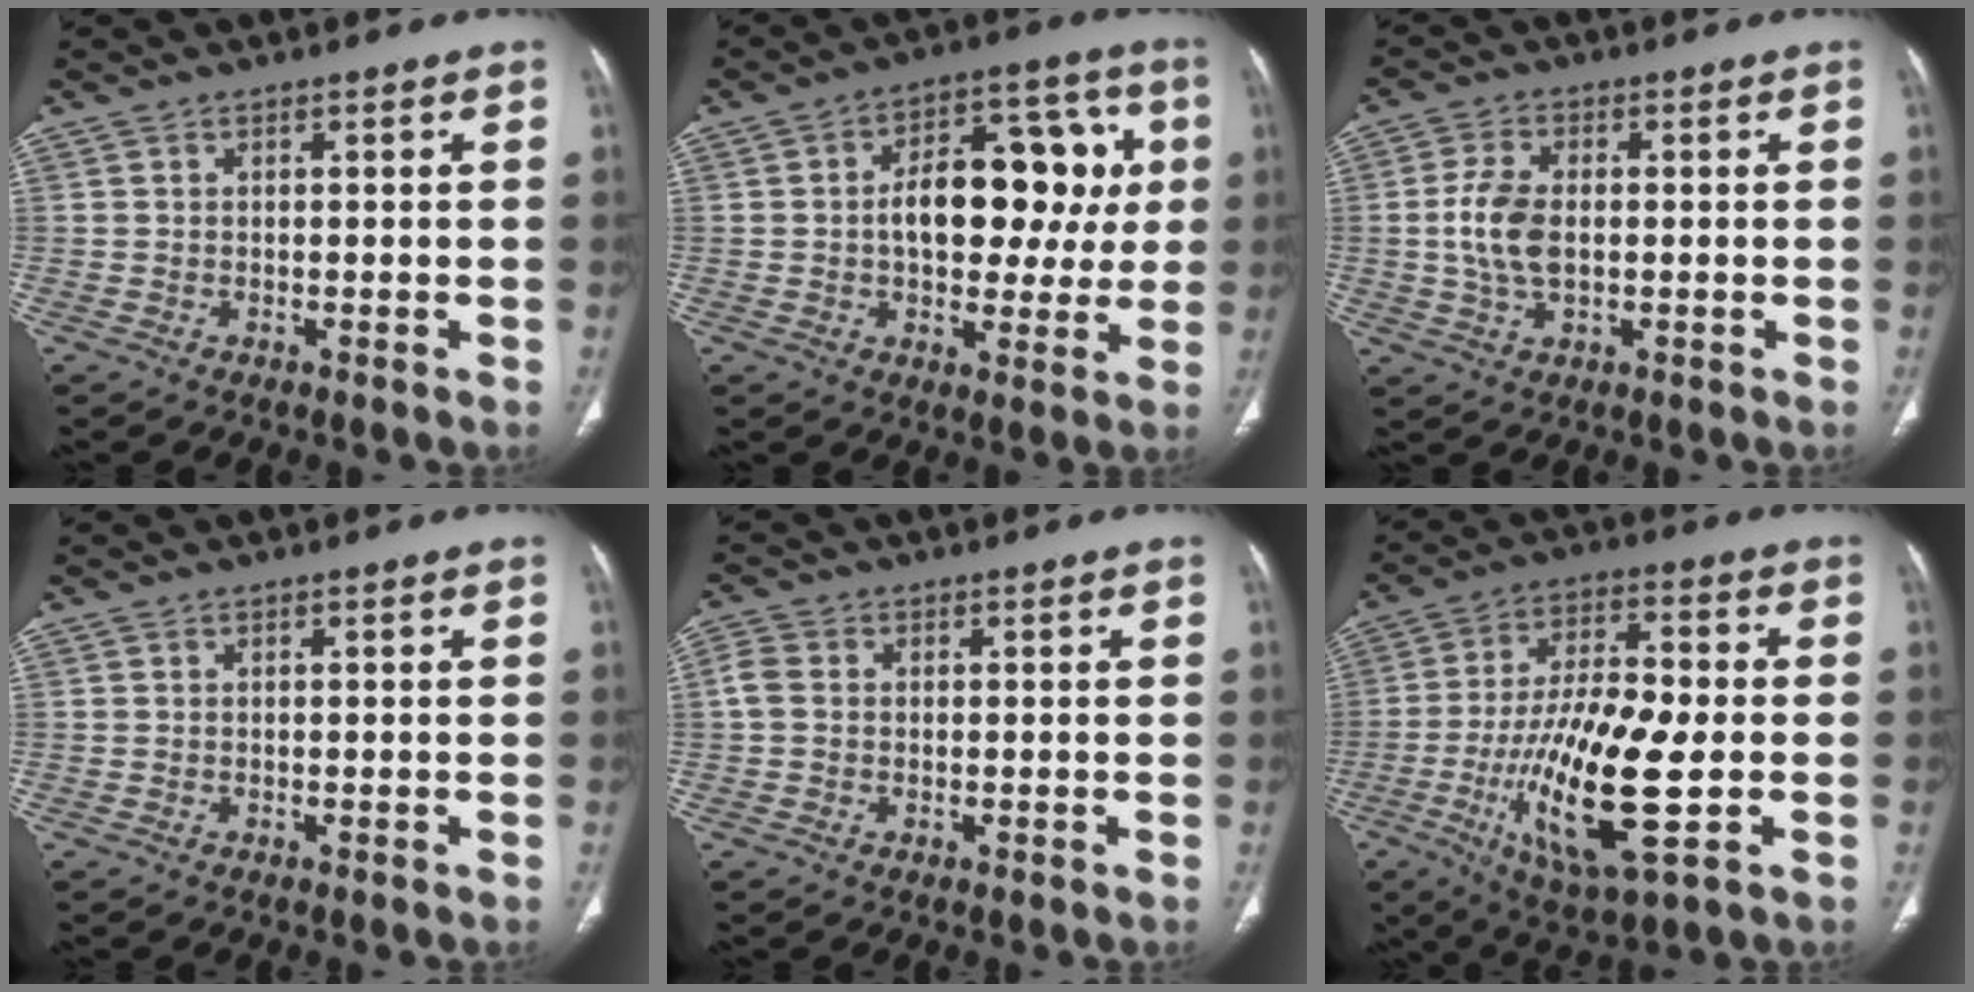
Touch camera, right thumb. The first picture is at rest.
{"total": 17.5, "force": [1.5, 10.4, 13.9], "torque": [-0.148, 0.031, 0.023]}
{"total": 7.5, "force": [-0.1, 4.4, 6.1], "torque": [-0.128, 0.003, -0.002]}
{"total": 0.0}
{"total": 2.9, "force": [0.2, 2.3, 1.7], "torque": [-0.044, 0.004, -0.004]}
{"total": 20.9, "force": [-4.4, 6.6, 19.3], "torque": [-0.367, 0.003, -0.069]}